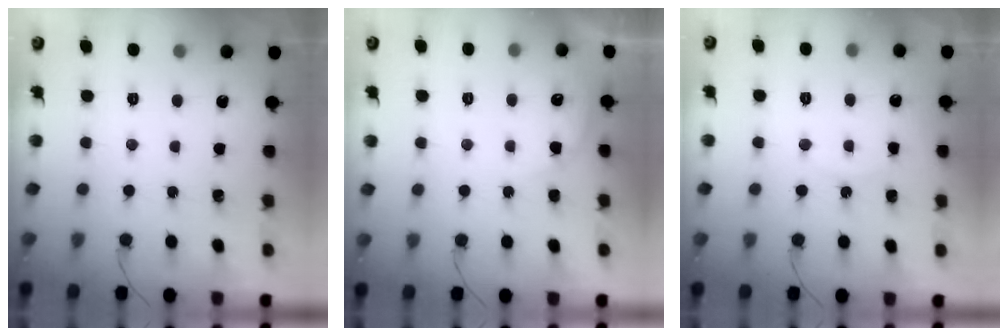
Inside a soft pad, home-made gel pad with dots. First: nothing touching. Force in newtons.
{"total": 3.9, "press": 3.9, "slide": 0.5}
{"total": 6.1, "press": 6.1, "slide": 0.5}